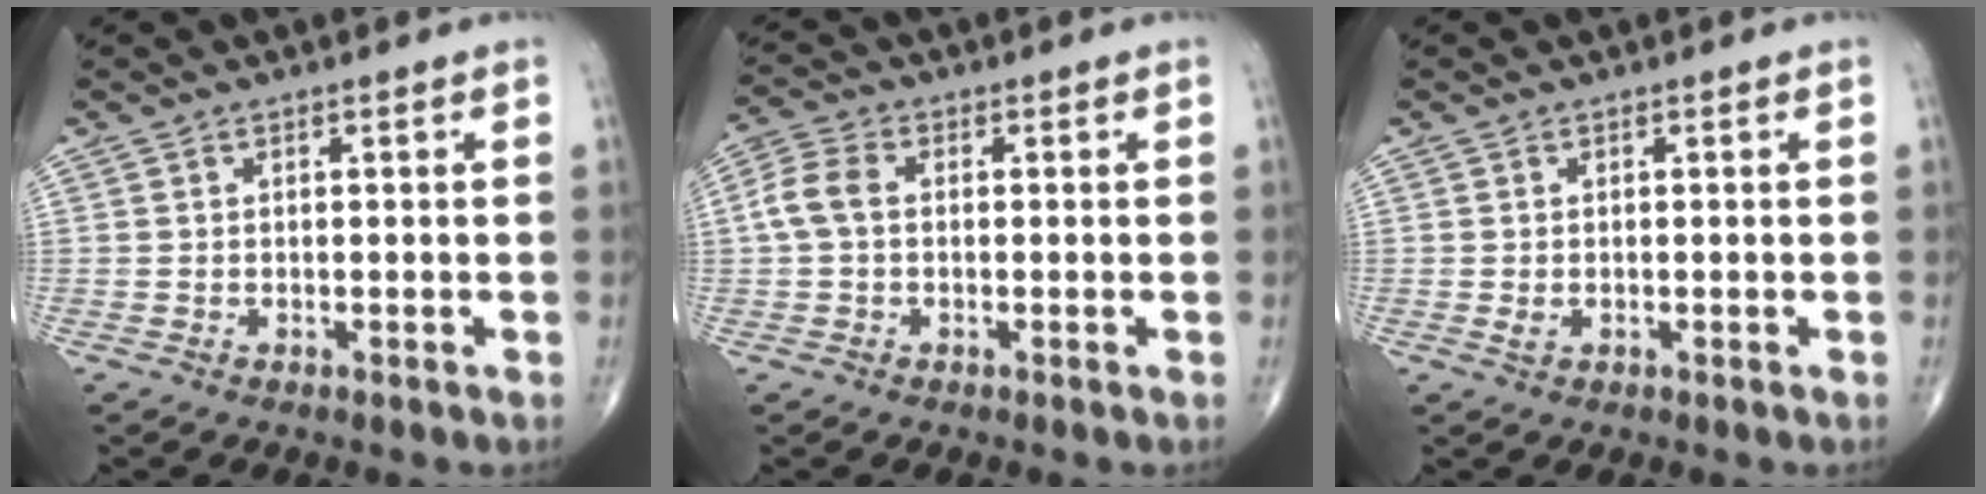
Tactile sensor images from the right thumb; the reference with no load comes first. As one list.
[{"total": 5.3, "force": [0.1, 3.6, 3.9], "torque": [-0.089, 0.016, -0.004]}, {"total": 1.0, "force": [-0.1, 0.6, 0.8], "torque": [-0.013, 0.001, 0.000]}]